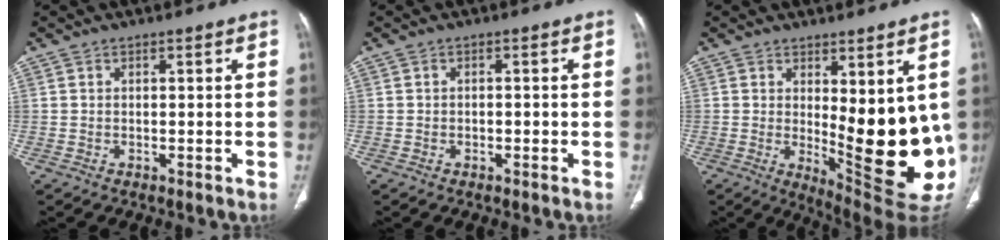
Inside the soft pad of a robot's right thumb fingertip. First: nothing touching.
{"total": 0.7, "force": [-0.3, 0.5, 0.5], "torque": [-0.006, 0.002, -0.005]}
{"total": 17.4, "force": [0.0, 5.9, 16.4], "torque": [-0.196, -0.041, 0.020]}